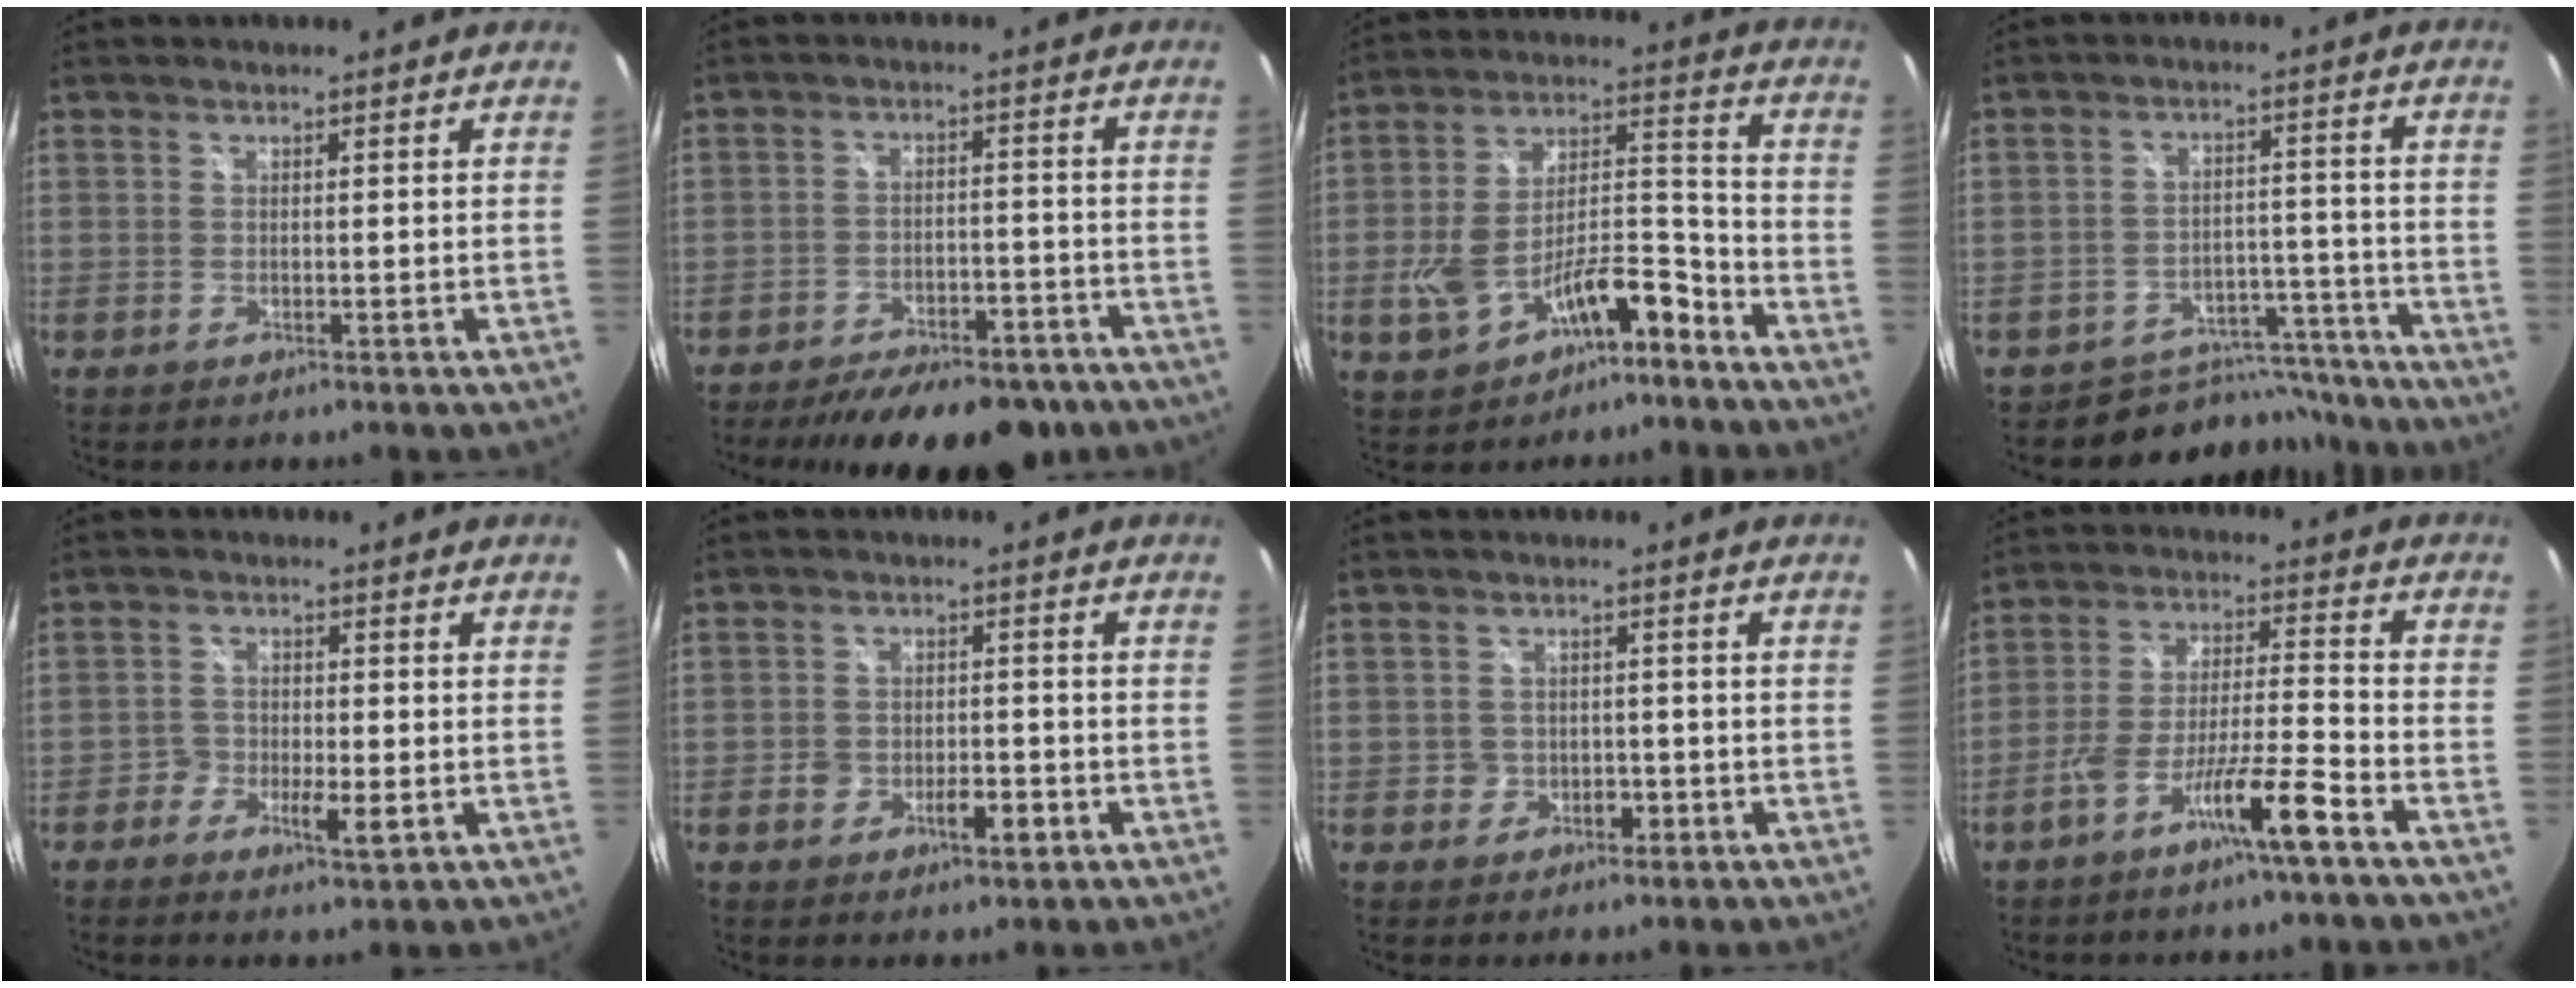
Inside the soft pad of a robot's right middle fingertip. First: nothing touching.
{"total": 19.1, "force": [-15.0, 7.3, 9.2], "torque": [-0.177, -0.016, -0.195]}
{"total": 14.0, "force": [-8.1, 6.2, 9.5], "torque": [-0.181, 0.022, -0.128]}
{"total": 11.6, "force": [-10.6, 4.7, 0.4], "torque": [-0.009, 0.037, -0.142]}
{"total": 4.1, "force": [-1.9, 1.9, 3.0], "torque": [-0.069, -0.005, -0.039]}
{"total": 5.0, "force": [-2.5, 2.6, 3.5], "torque": [-0.070, -0.003, -0.041]}
{"total": 3.2, "force": [-1.1, 3.0, 0.6], "torque": [-0.011, 0.005, -0.018]}
{"total": 9.9, "force": [-6.3, 0.0, 7.6], "torque": [-0.154, -0.001, -0.113]}